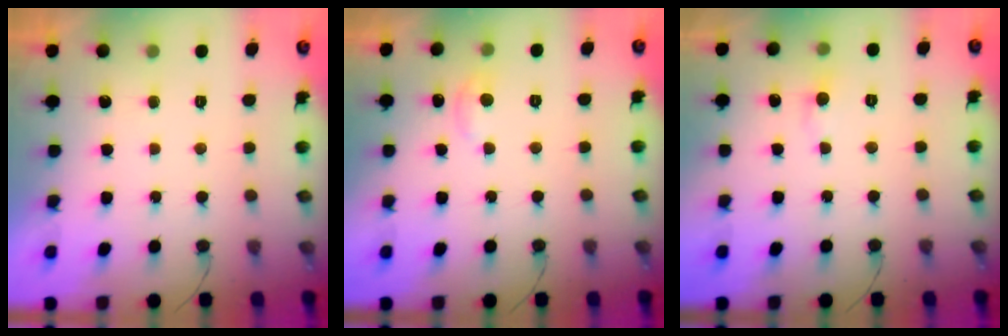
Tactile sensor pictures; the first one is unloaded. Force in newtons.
{"total": 4.4, "press": 4.4, "slide": 0.6}
{"total": 4.4, "press": 4.3, "slide": 0.7}